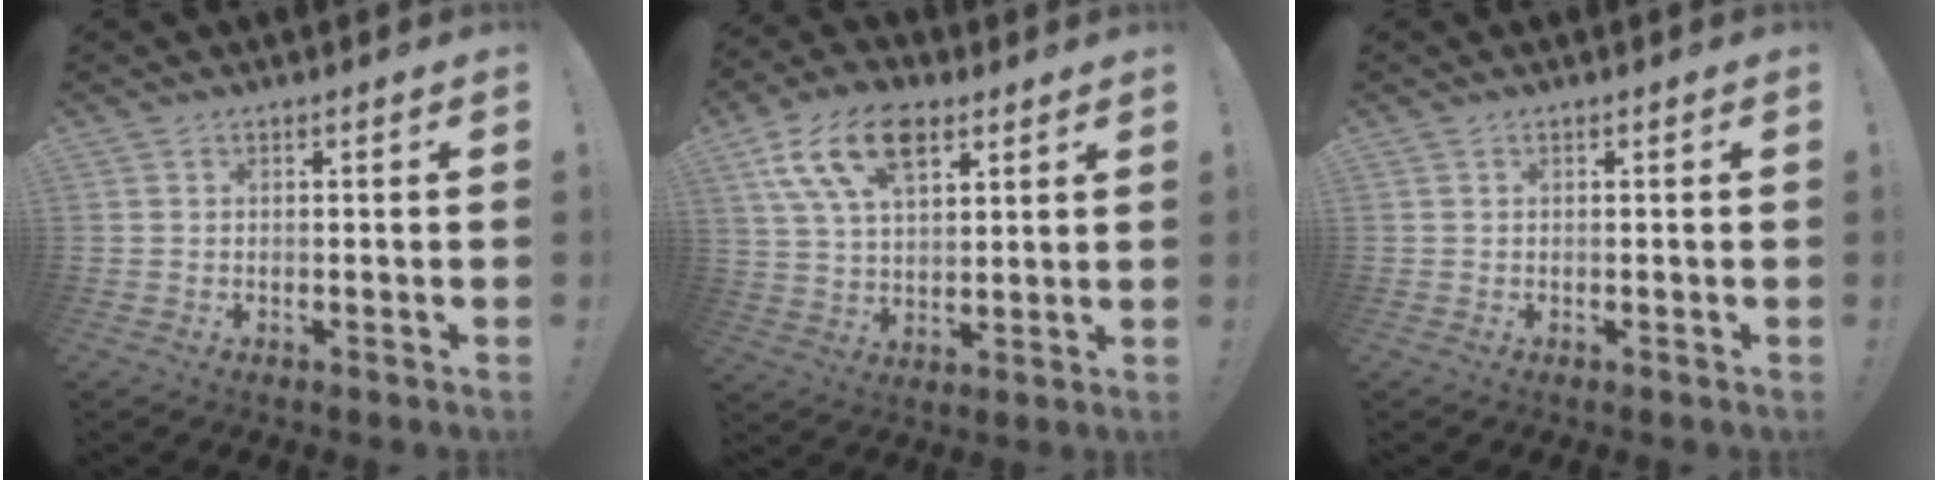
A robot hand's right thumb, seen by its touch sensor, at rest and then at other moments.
{"total": 16.3, "force": [8.2, 9.2, 10.6], "torque": [-0.195, -0.024, 0.151]}
{"total": 0.0}